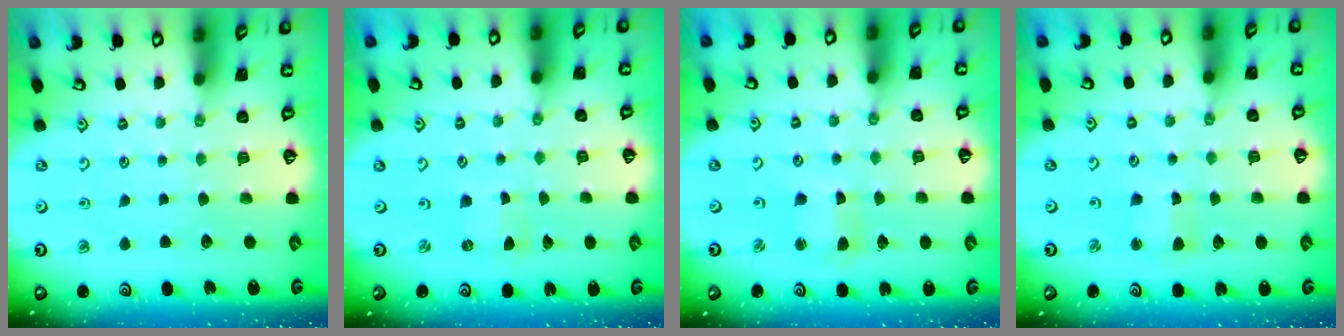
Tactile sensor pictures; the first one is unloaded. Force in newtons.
{"total": 0.0}
{"total": 3.3, "press": 3.2, "slide": 0.4}
{"total": 2.5, "press": 2.5, "slide": 0.3}